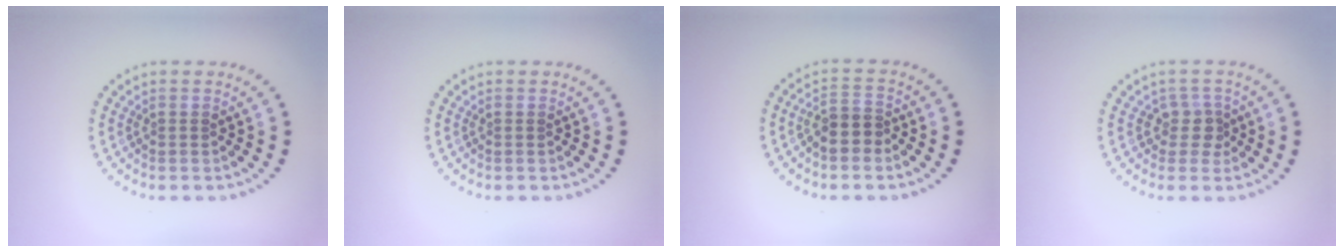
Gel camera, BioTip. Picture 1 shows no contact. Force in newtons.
{"total": 0.0}
{"total": 2.6, "press": 2.3, "slide": 1.2}
{"total": 2.0, "press": 1.5, "slide": 1.4}